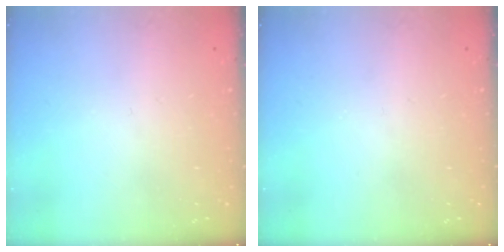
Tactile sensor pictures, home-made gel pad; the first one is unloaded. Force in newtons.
{"total": 0.0}